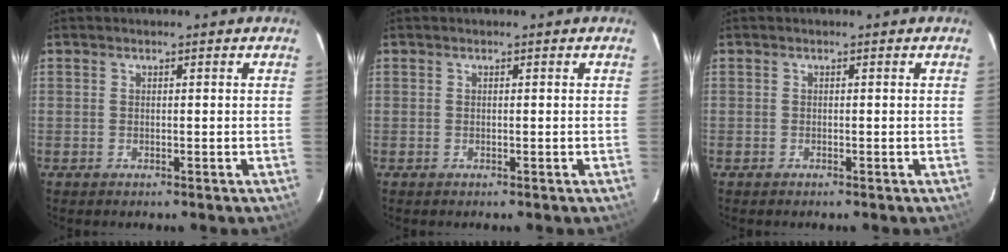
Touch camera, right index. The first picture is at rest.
{"total": 0.0}
{"total": 0.0}